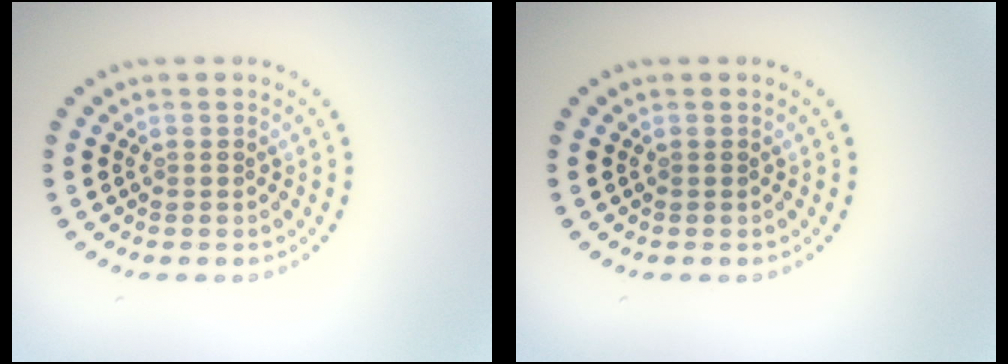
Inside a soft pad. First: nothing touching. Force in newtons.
{"total": 0.0}